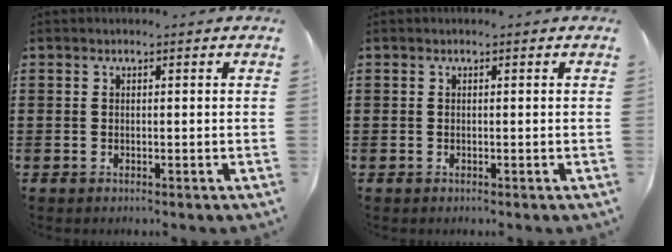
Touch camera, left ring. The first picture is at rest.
{"total": 0.0}